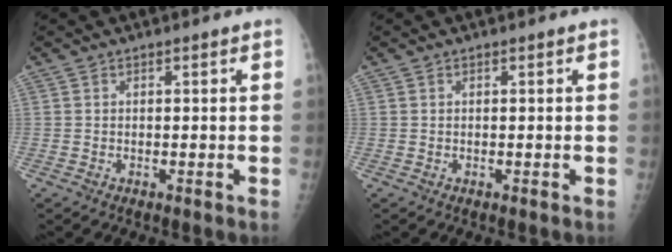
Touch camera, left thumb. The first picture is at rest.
{"total": 0.0}